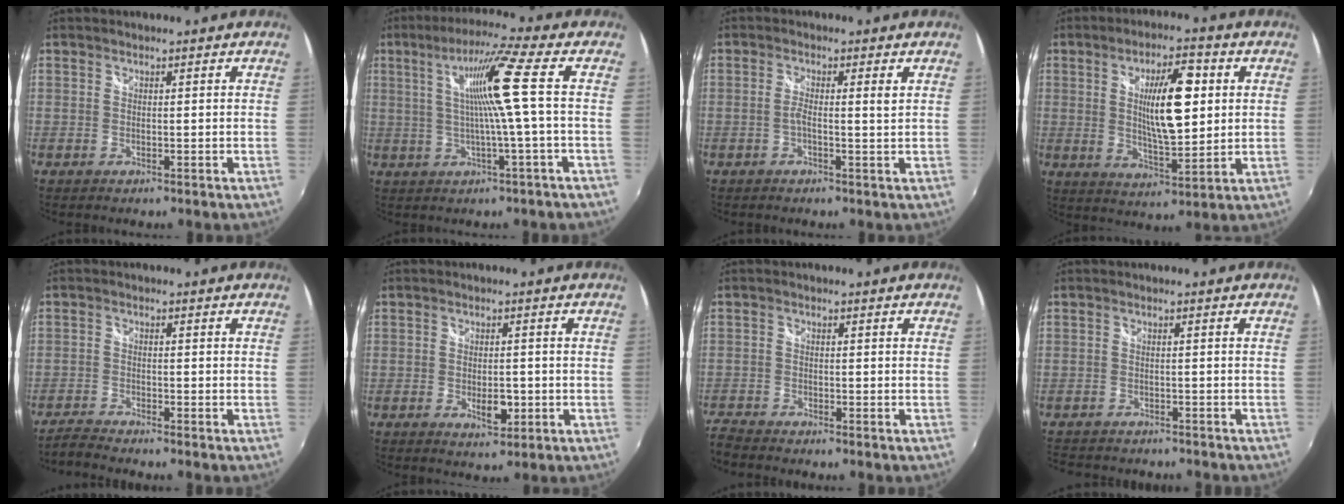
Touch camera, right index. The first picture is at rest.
{"total": 10.1, "force": [1.1, -1.6, 9.9], "torque": [-0.176, 0.005, 0.023]}
{"total": 2.2, "force": [0.0, -0.5, 2.1], "torque": [-0.037, 0.000, -0.005]}
{"total": 11.7, "force": [2.3, 3.8, 10.8], "torque": [-0.174, 0.003, 0.041]}
{"total": 3.7, "force": [-3.7, -0.1, 0.6], "torque": [-0.027, -0.013, -0.074]}
{"total": 4.0, "force": [-1.2, 2.0, 3.3], "torque": [-0.059, -0.007, -0.018]}
{"total": 4.6, "force": [-4.5, 0.5, 0.6], "torque": [-0.032, -0.021, -0.092]}
{"total": 7.5, "force": [-6.6, 3.0, 2.0], "torque": [-0.059, -0.009, -0.103]}